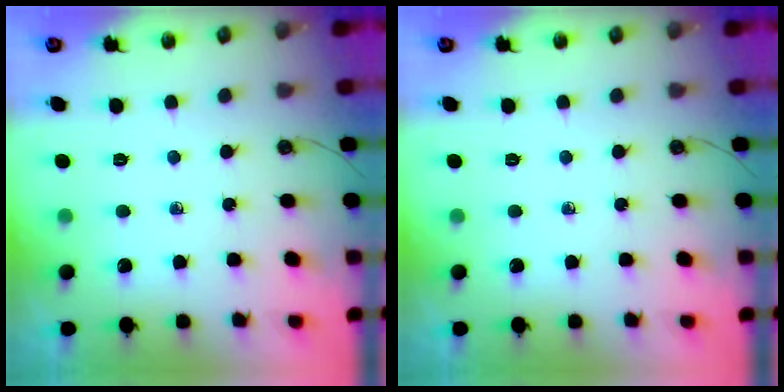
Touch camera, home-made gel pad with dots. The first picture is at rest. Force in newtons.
{"total": 0.0}